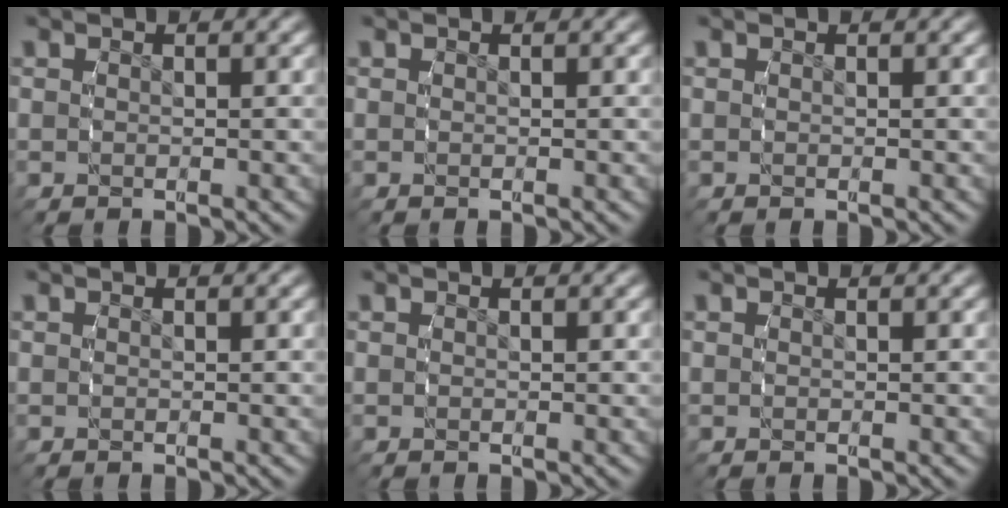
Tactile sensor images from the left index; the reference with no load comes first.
{"total": 0.0}
{"total": 0.0}
{"total": 0.0}
{"total": 0.0}
{"total": 0.0}